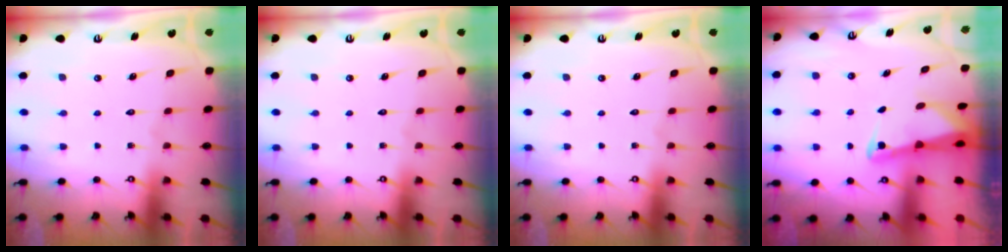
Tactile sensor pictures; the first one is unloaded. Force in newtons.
{"total": 0.0}
{"total": 0.0}
{"total": 2.2, "press": 2.2, "slide": 0.3}